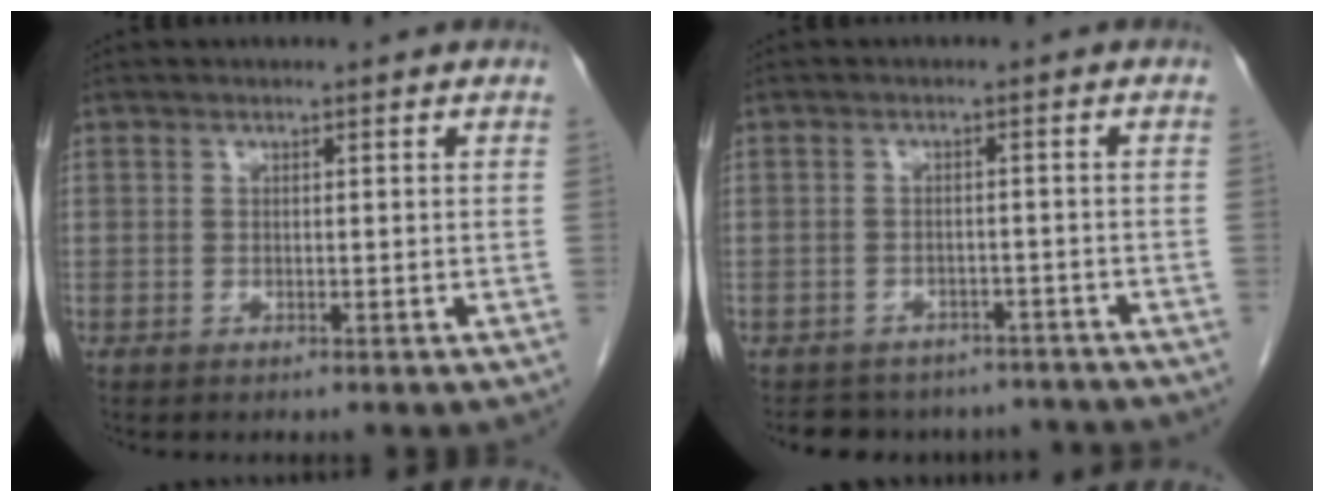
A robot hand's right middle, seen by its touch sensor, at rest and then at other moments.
{"total": 9.5, "force": [-8.4, 4.2, 1.3], "torque": [-0.018, 0.011, -0.093]}